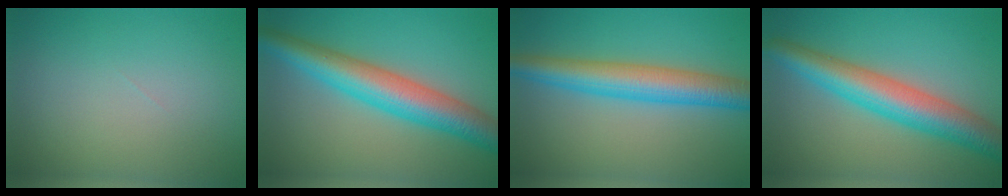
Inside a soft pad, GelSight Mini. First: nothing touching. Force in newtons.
{"total": 8.0, "press": 8.0, "slide": 0.2}
{"total": 6.9, "press": 6.9, "slide": 0.1}
{"total": 7.5, "press": 7.5, "slide": 0.1}